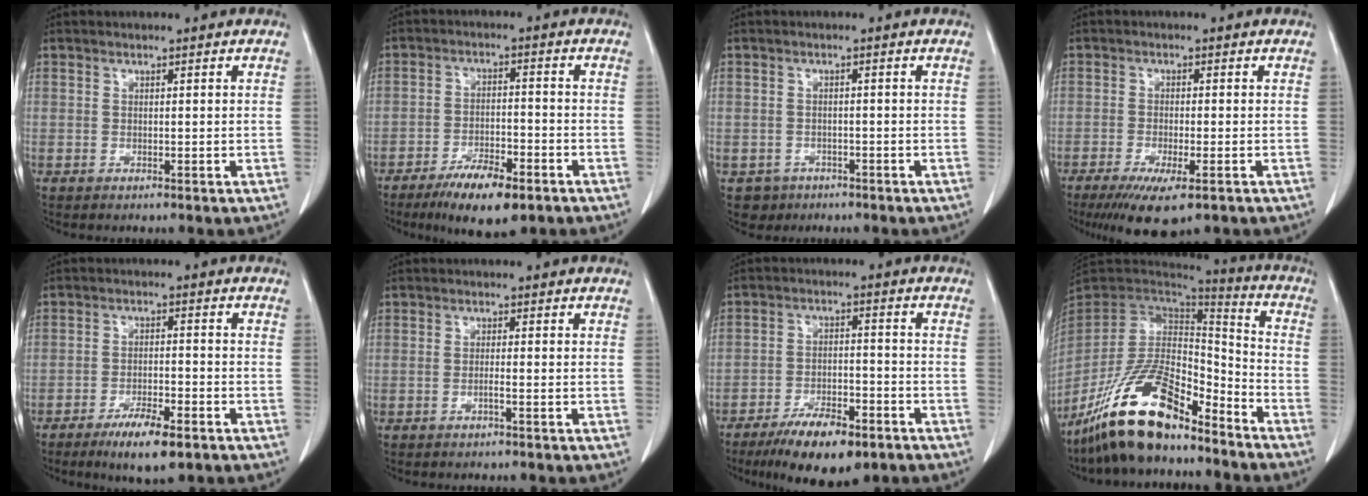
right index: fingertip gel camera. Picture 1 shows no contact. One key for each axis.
{"total": 8.8, "fx": -5.8, "fy": 2.4, "fz": 6.1, "tx": -0.105, "ty": -0.009, "tz": -0.093}
{"total": 3.1, "fx": -1.6, "fy": 2.6, "fz": -0.2, "tx": 0.003, "ty": 0.011, "tz": -0.024}
{"total": 7.6, "fx": -4.6, "fy": 1.4, "fz": 5.8, "tx": -0.097, "ty": -0.020, "tz": -0.071}
{"total": 7.2, "fx": -4.6, "fy": 1.4, "fz": 5.3, "tx": -0.095, "ty": -0.010, "tz": -0.072}
{"total": 1.1, "fx": -0.5, "fy": -0.2, "fz": 0.9, "tx": -0.016, "ty": 0.001, "tz": -0.010}
{"total": 10.4, "fx": -7.1, "fy": 3.5, "fz": 6.8, "tx": -0.111, "ty": -0.008, "tz": -0.116}
{"total": 17.4, "fx": -12.8, "fy": 5.6, "fz": 10.3, "tx": -0.192, "ty": 0.014, "tz": -0.233}